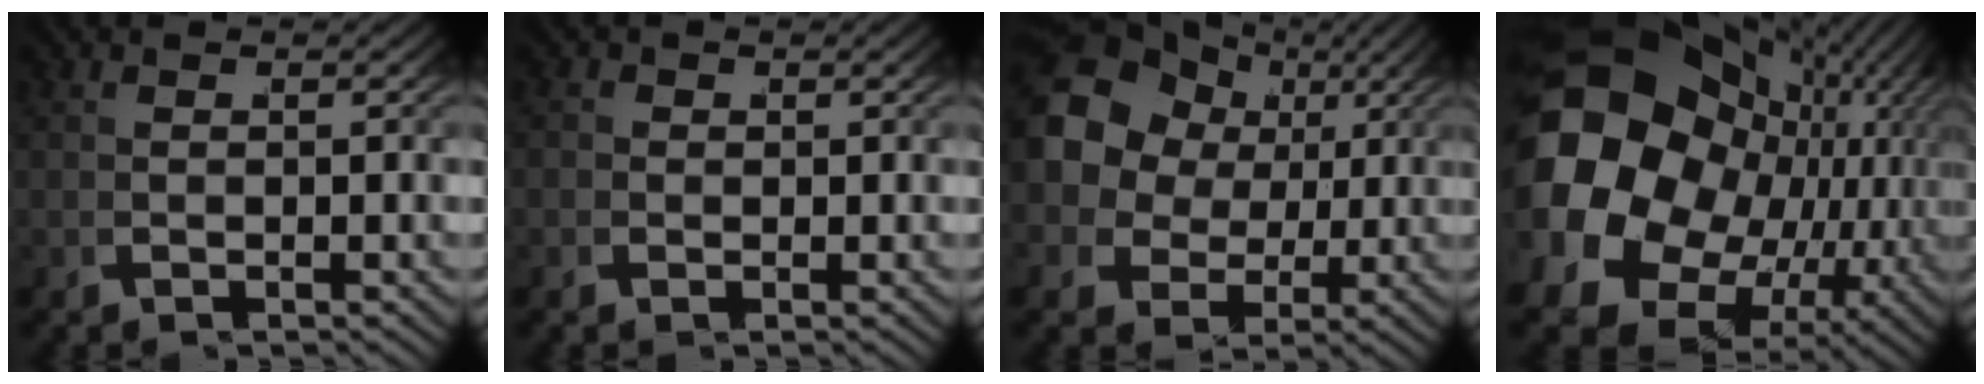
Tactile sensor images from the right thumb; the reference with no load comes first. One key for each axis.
{"total": 0.7, "fx": -0.1, "fy": 0.7, "fz": -0.1, "tx": 0.007, "ty": 0.001, "tz": -0.007}
{"total": 13.1, "fx": 2.7, "fy": 10.7, "fz": 7.1, "tx": -0.171, "ty": -0.019, "tz": 0.047}
{"total": 27.4, "fx": 0.3, "fy": 20.5, "fz": 18.1, "tx": -0.311, "ty": -0.036, "tz": 0.002}